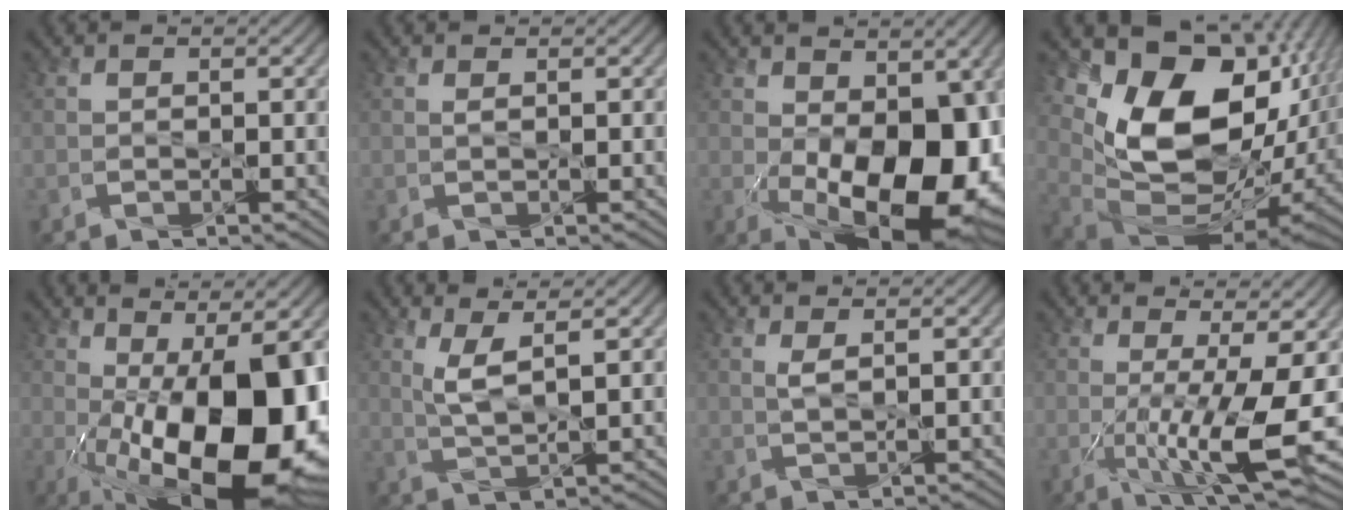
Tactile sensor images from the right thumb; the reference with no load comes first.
{"total": 0.5, "force": [0.3, 0.1, 0.4], "torque": [-0.009, 0.001, 0.005]}
{"total": 17.7, "force": [-1.8, 9.6, 14.7], "torque": [-0.215, -0.042, -0.001]}
{"total": 19.1, "force": [4.0, 13.1, 13.3], "torque": [-0.253, -0.030, 0.111]}
{"total": 20.7, "force": [-4.1, 8.1, 18.6], "torque": [-0.273, -0.009, -0.055]}
{"total": 3.8, "force": [1.7, 0.7, 3.4], "torque": [-0.080, -0.003, 0.039]}
{"total": 1.5, "force": [0.7, 0.3, 1.3], "torque": [-0.034, 0.001, 0.015]}
{"total": 11.0, "force": [-1.4, 2.3, 10.6], "torque": [-0.186, -0.004, -0.015]}